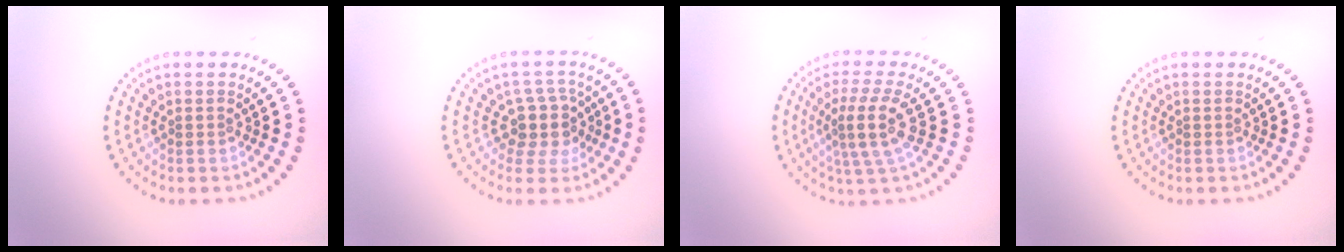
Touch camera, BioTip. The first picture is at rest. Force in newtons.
{"total": 3.3, "press": 2.7, "slide": 1.9}
{"total": 3.8, "press": 3.1, "slide": 2.2}
{"total": 0.0}